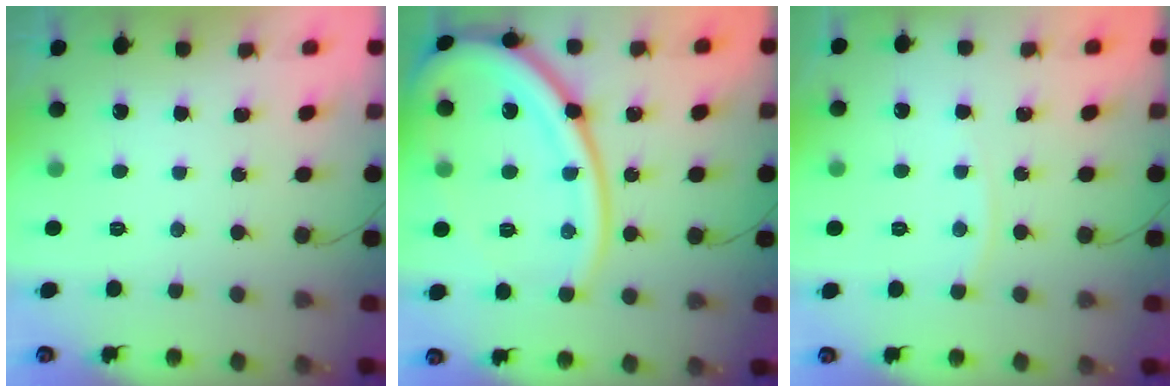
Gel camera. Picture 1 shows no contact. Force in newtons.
{"total": 25.7, "press": 25.5, "slide": 3.2}
{"total": 4.1, "press": 4.1, "slide": 0.5}